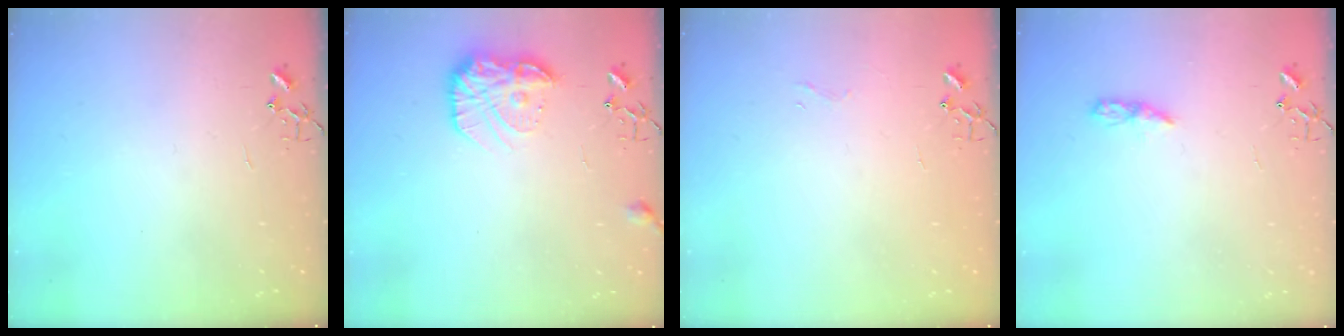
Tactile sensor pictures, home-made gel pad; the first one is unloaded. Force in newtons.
{"total": 14.1, "press": 14.1, "slide": 0.8}
{"total": 3.3, "press": 3.3, "slide": 0.3}
{"total": 5.1, "press": 5.1, "slide": 0.6}